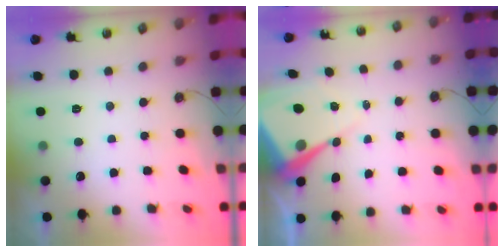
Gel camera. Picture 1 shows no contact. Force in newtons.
{"total": 10.9, "press": 10.8, "slide": 1.2}